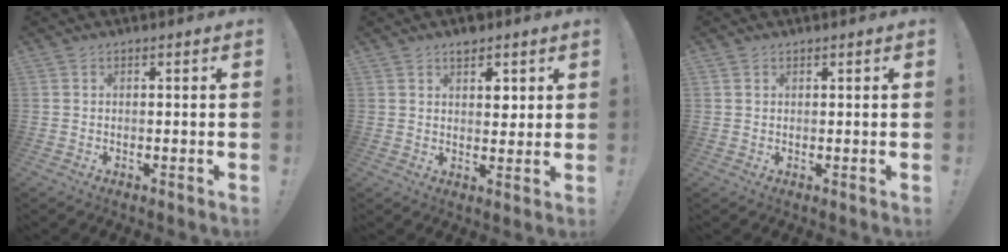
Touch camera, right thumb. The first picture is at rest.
{"total": 6.0, "force": [3.0, 4.4, 2.6], "torque": [-0.010, -0.020, 0.049]}
{"total": 0.9, "force": [0.7, 0.6, 0.1], "torque": [0.004, -0.002, 0.011]}